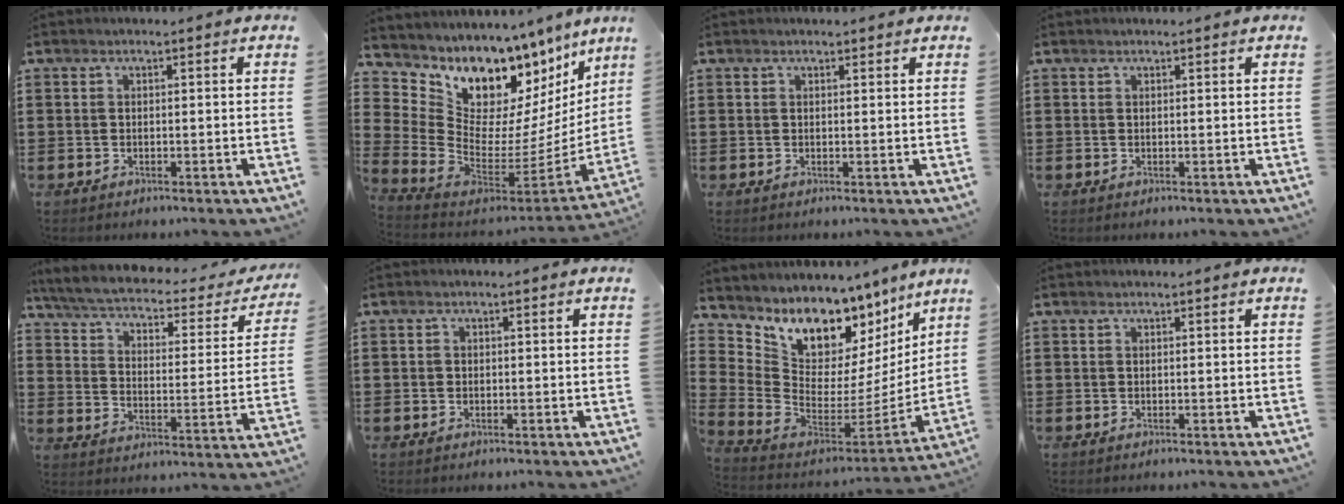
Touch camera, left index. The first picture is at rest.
{"total": 8.4, "force": [6.0, 5.2, 2.7], "torque": [-0.084, -0.091, 0.107]}
{"total": 0.6, "force": [0.6, 0.2, 0.0], "torque": [-0.002, 0.001, 0.012]}
{"total": 0.0}
{"total": 3.6, "force": [2.8, 0.6, 2.2], "torque": [-0.058, -0.027, 0.039]}
{"total": 0.7, "force": [-0.1, 0.6, 0.2], "torque": [-0.007, 0.003, -0.003]}
{"total": 7.1, "force": [5.4, 4.3, 1.6], "torque": [-0.067, -0.067, 0.100]}
{"total": 0.0}